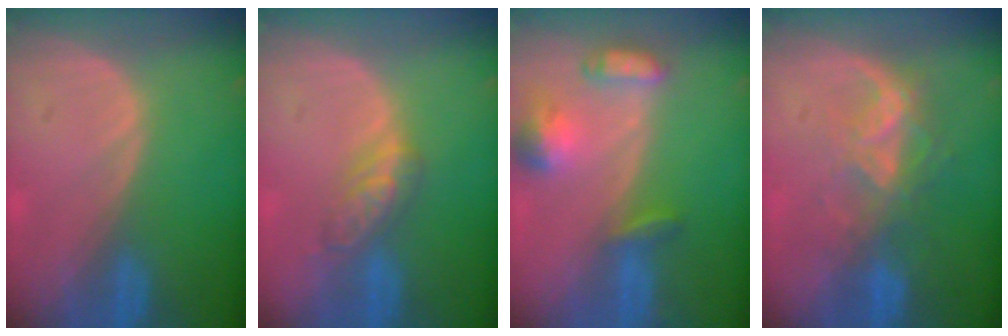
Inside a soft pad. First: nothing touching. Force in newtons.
{"total": 4.5, "press": 4.5, "slide": 0.5}
{"total": 6.3, "press": 6.2, "slide": 0.9}
{"total": 6.8, "press": 6.2, "slide": 2.8}